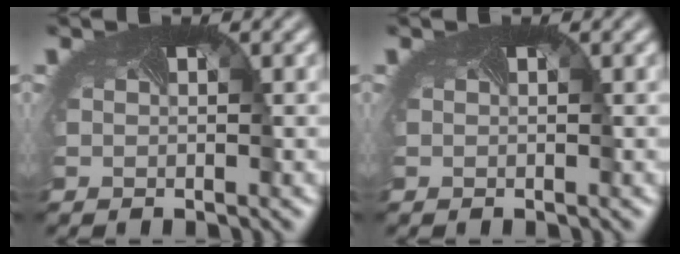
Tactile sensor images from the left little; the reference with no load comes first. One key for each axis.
{"total": 0.0}